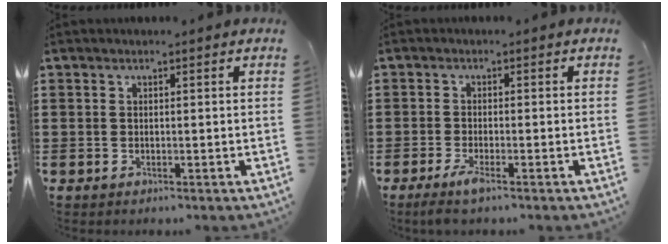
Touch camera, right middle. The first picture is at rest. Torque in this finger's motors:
{"motor_torque": [0.64, -0.08, 0.15, 0.04]}